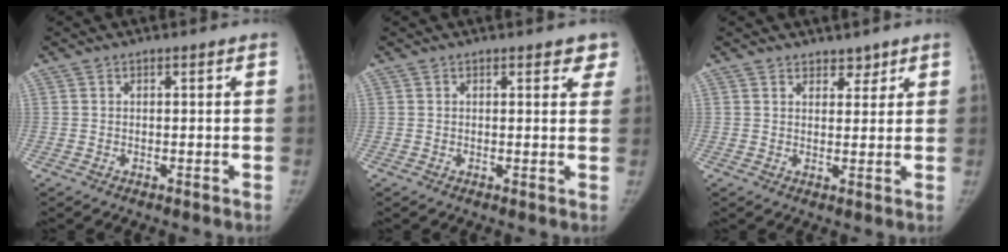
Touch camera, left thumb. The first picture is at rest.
{"total": 3.2, "force": [2.1, 1.4, 1.9], "torque": [0.008, -0.006, 0.019]}
{"total": 2.5, "force": [2.0, 1.5, 0.3], "torque": [0.024, -0.018, 0.026]}